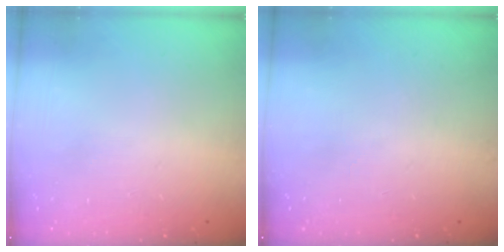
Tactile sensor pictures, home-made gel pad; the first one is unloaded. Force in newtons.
{"total": 0.0}